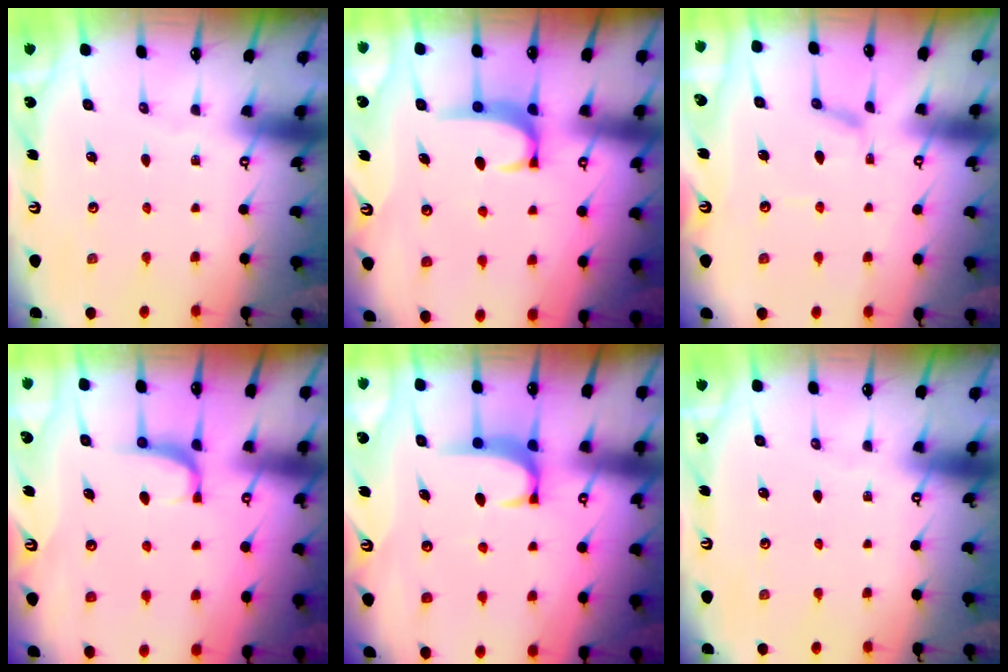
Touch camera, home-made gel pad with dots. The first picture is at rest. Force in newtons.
{"total": 2.7, "press": 2.6, "slide": 0.5}
{"total": 2.0, "press": 2.0, "slide": 0.5}
{"total": 0.8, "press": 0.7, "slide": 0.4}
{"total": 1.8, "press": 1.7, "slide": 0.6}
{"total": 0.0}